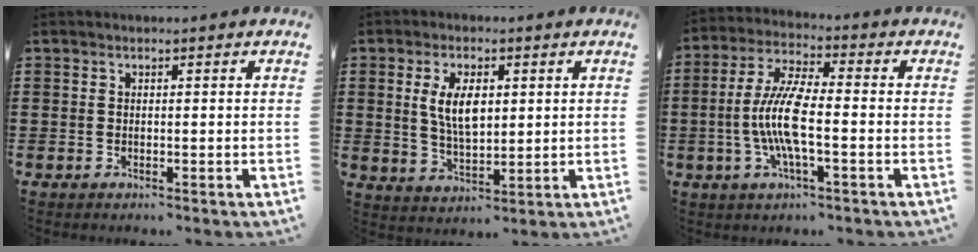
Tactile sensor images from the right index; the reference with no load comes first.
{"total": 6.7, "force": [1.5, 3.2, 5.7], "torque": [-0.110, 0.007, 0.023]}
{"total": 9.2, "force": [-1.8, 2.4, 8.8], "torque": [-0.196, -0.013, -0.042]}